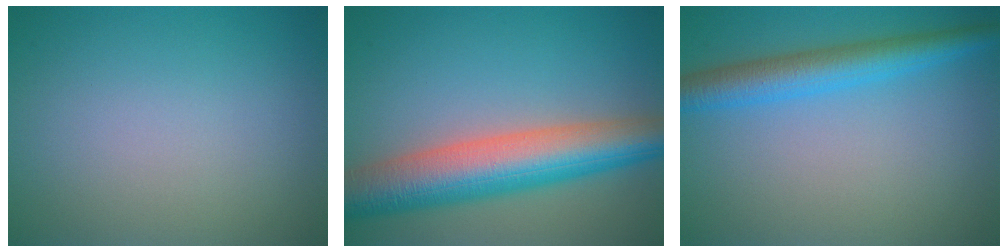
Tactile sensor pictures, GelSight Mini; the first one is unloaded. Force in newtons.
{"total": 9.3, "press": 9.3, "slide": 0.4}
{"total": 4.5, "press": 4.5, "slide": 0.2}